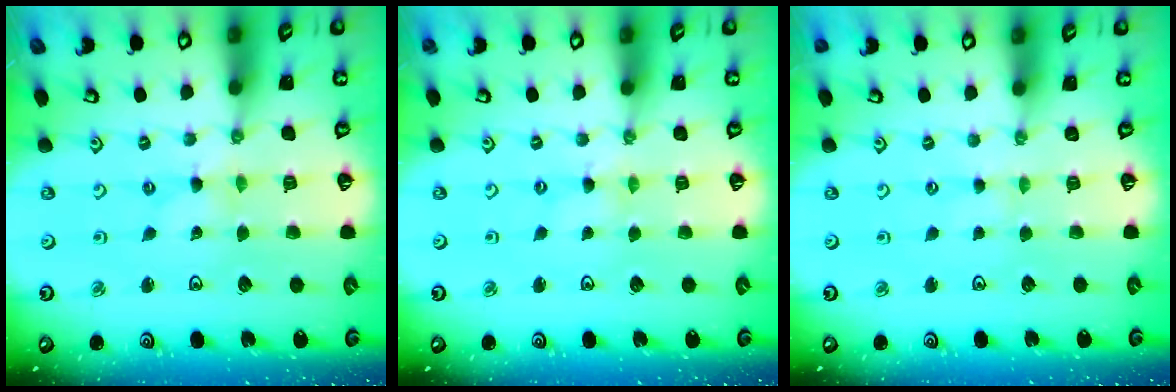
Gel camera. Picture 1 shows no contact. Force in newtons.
{"total": 0.0}
{"total": 0.0}